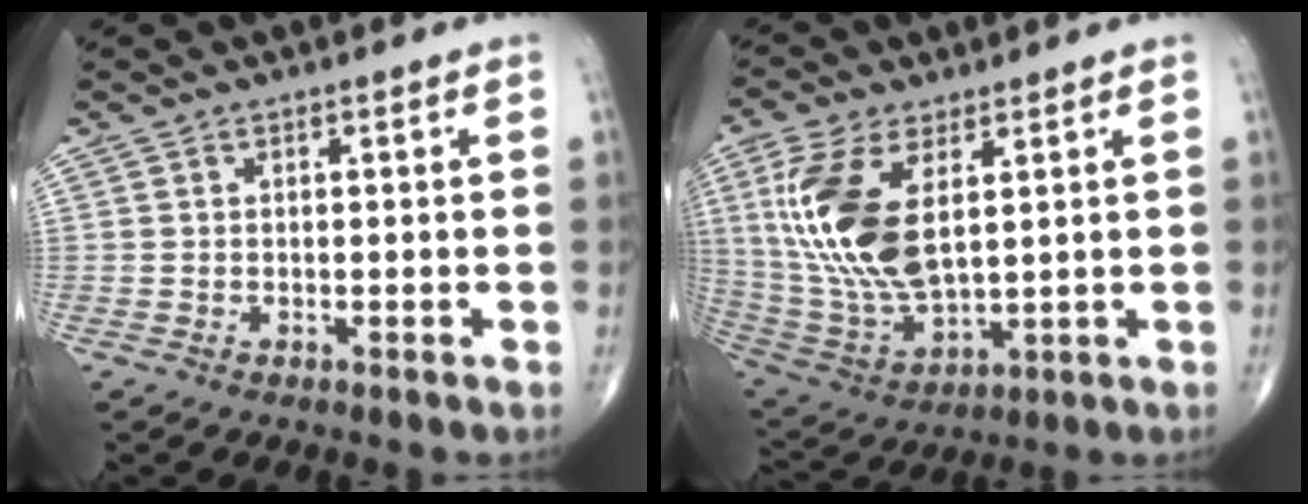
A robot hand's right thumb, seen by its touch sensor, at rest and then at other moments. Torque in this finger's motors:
{"motor_torque": [-0.09, 2.87, 1.88, 0.84, 0.43]}